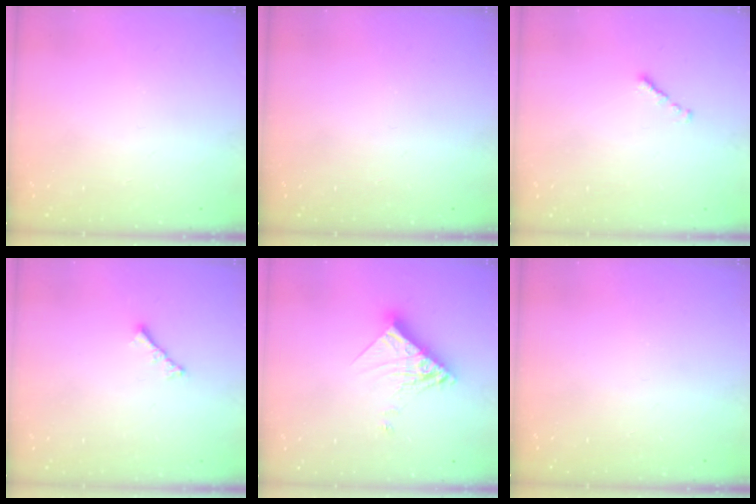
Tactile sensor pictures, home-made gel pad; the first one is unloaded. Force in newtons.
{"total": 0.0}
{"total": 0.8, "press": 0.7, "slide": 0.4}
{"total": 2.4, "press": 2.3, "slide": 0.6}
{"total": 12.3, "press": 12.3, "slide": 0.9}
{"total": 0.0}